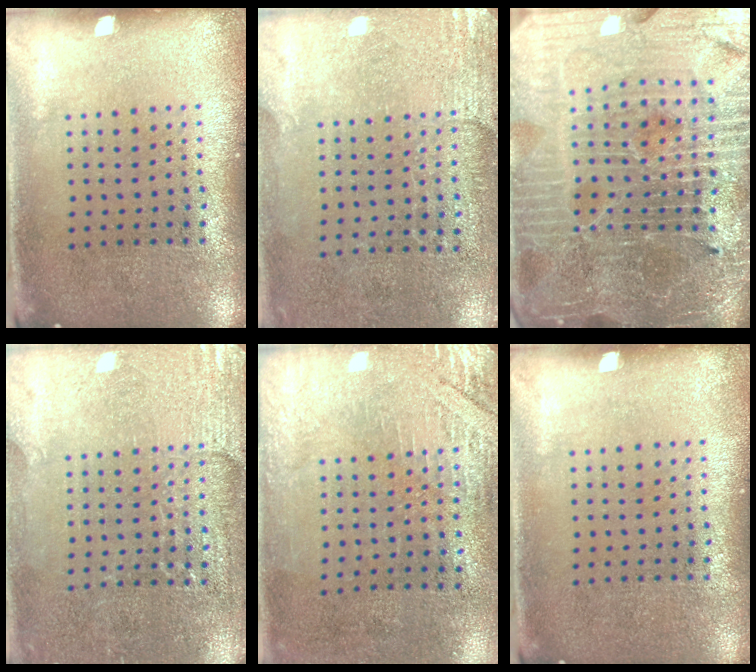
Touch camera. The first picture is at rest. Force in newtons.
{"total": 2.7, "press": 2.4, "slide": 1.3}
{"total": 6.1, "press": 5.5, "slide": 2.5}
{"total": 2.9, "press": 2.9, "slide": 0.2}
{"total": 2.9, "press": 2.5, "slide": 1.5}
{"total": 0.0}